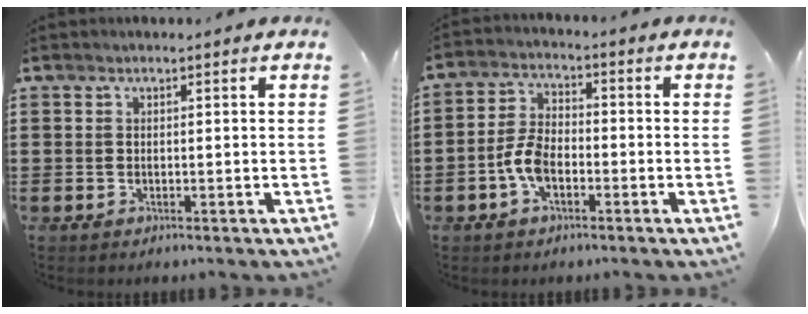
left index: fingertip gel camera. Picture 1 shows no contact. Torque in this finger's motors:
{"motor_torque": [0.77, 0.63, 0.54, 0.10]}